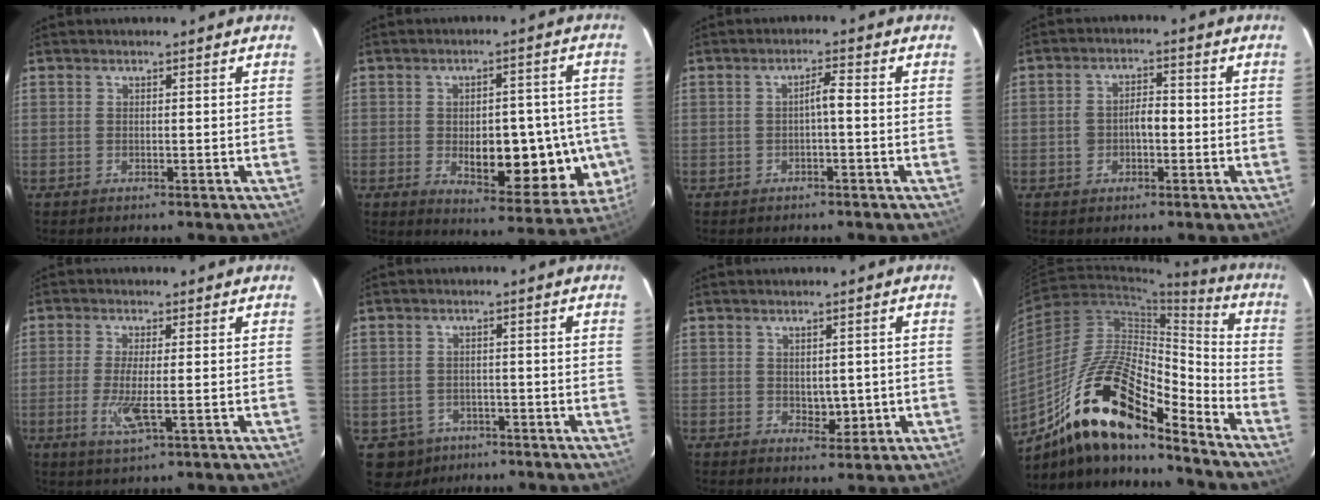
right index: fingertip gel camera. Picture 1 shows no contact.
{"total": 15.5, "force": [-3.1, 6.7, 13.6], "torque": [-0.146, 0.015, -0.019]}
{"total": 2.2, "force": [-0.4, 0.2, 2.1], "torque": [-0.033, 0.005, -0.008]}
{"total": 4.5, "force": [-0.6, 2.5, 3.7], "torque": [-0.070, 0.018, -0.008]}
{"total": 4.7, "force": [-1.1, 0.3, 4.6], "torque": [-0.102, -0.013, -0.019]}
{"total": 5.8, "force": [-2.7, 5.2, 0.4], "torque": [-0.009, 0.010, -0.033]}
{"total": 3.3, "force": [-0.1, 2.1, 2.6], "torque": [-0.033, -0.001, 0.008]}
{"total": 18.5, "force": [-12.3, 4.9, 12.8], "torque": [-0.230, 0.026, -0.213]}